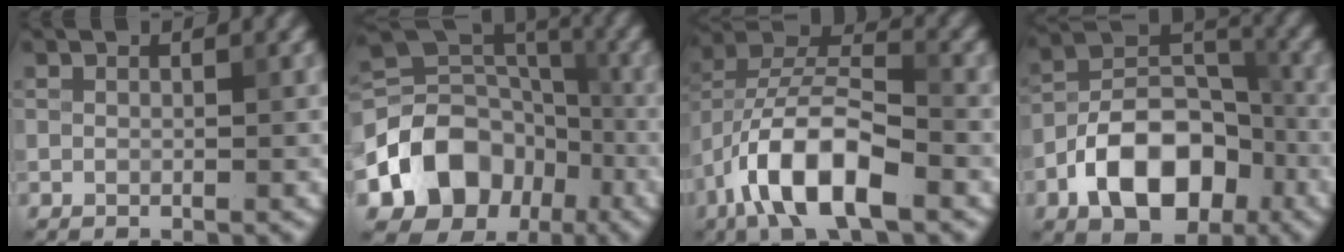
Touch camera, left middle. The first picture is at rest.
{"total": 10.0, "force": [-4.0, 7.9, 4.6], "torque": [-0.067, 0.003, -0.078]}
{"total": 9.8, "force": [-4.5, 4.1, 7.7], "torque": [-0.138, 0.015, -0.088]}
{"total": 9.6, "force": [-4.2, 6.0, 6.3], "torque": [-0.105, 0.008, -0.083]}